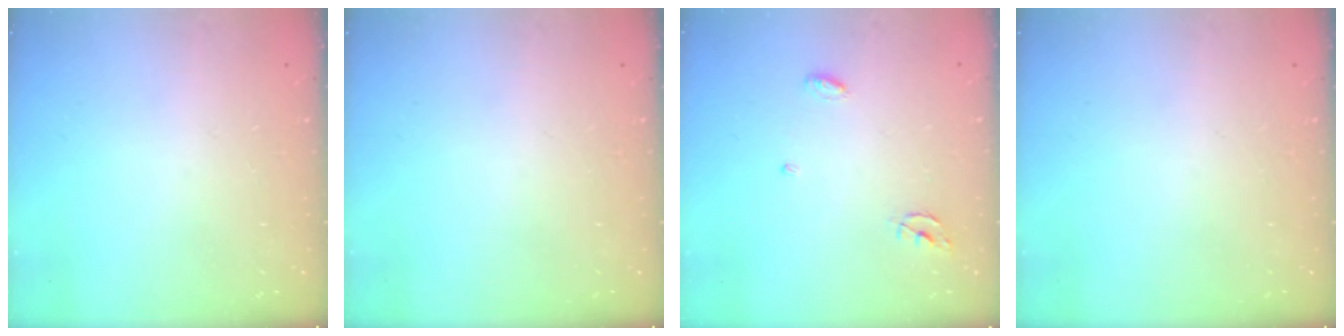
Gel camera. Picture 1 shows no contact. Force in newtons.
{"total": 0.0}
{"total": 3.9, "press": 3.9, "slide": 0.2}
{"total": 0.0}